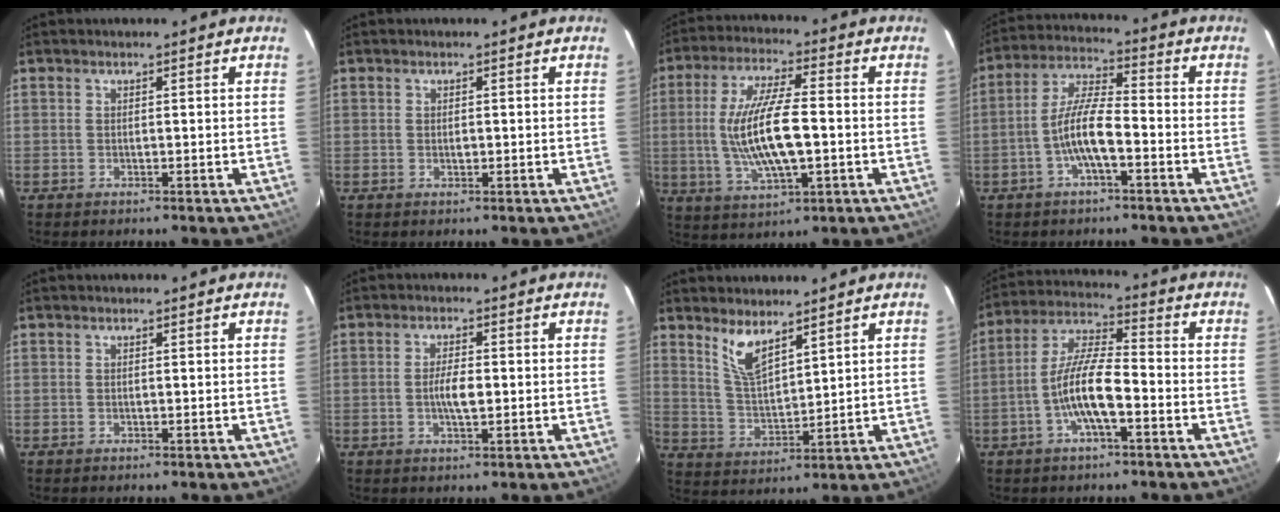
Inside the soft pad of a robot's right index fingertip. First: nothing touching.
{"total": 0.8, "force": [0.0, 0.6, 0.5], "torque": [-0.007, 0.000, 0.002]}
{"total": 14.0, "force": [-1.3, 4.0, 13.3], "torque": [-0.262, -0.006, -0.015]}
{"total": 8.4, "force": [-3.1, 2.1, 7.5], "torque": [-0.157, 0.008, -0.057]}
{"total": 0.0}
{"total": 3.7, "force": [-0.5, 1.2, 3.5], "torque": [-0.065, 0.000, -0.007]}
{"total": 7.1, "force": [5.0, 2.2, 4.5], "torque": [-0.087, -0.007, 0.108]}
{"total": 10.2, "force": [-3.8, 2.6, 9.2], "torque": [-0.189, 0.004, -0.072]}